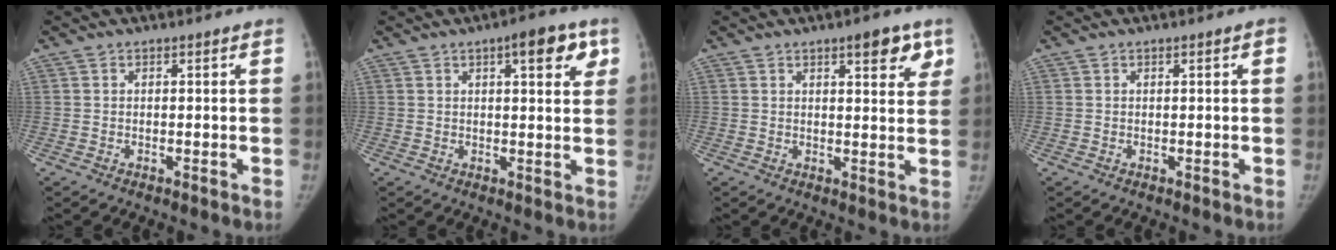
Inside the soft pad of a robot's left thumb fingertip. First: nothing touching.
{"total": 7.6, "force": [3.4, 2.6, 6.2], "torque": [-0.057, -0.007, 0.040]}
{"total": 6.3, "force": [3.6, 2.2, 4.7], "torque": [-0.038, -0.015, 0.044]}
{"total": 0.6, "force": [0.0, 0.2, 0.6], "torque": [-0.008, 0.003, -0.001]}